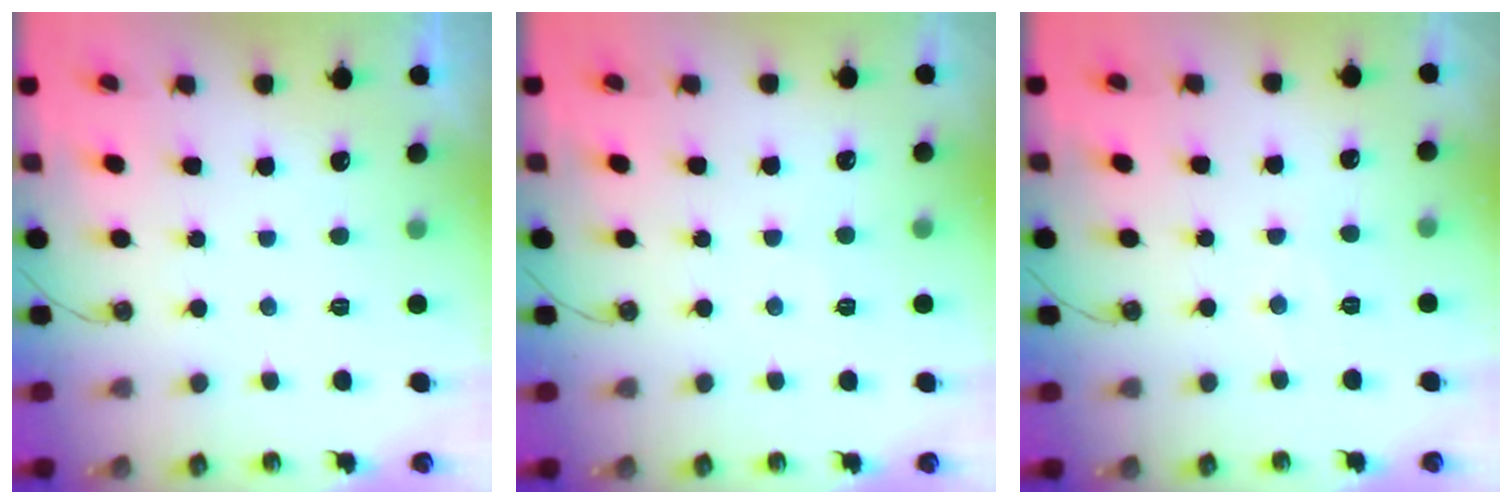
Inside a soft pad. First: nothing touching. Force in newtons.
{"total": 1.8, "press": 1.8, "slide": 0.4}
{"total": 4.8, "press": 4.8, "slide": 0.3}